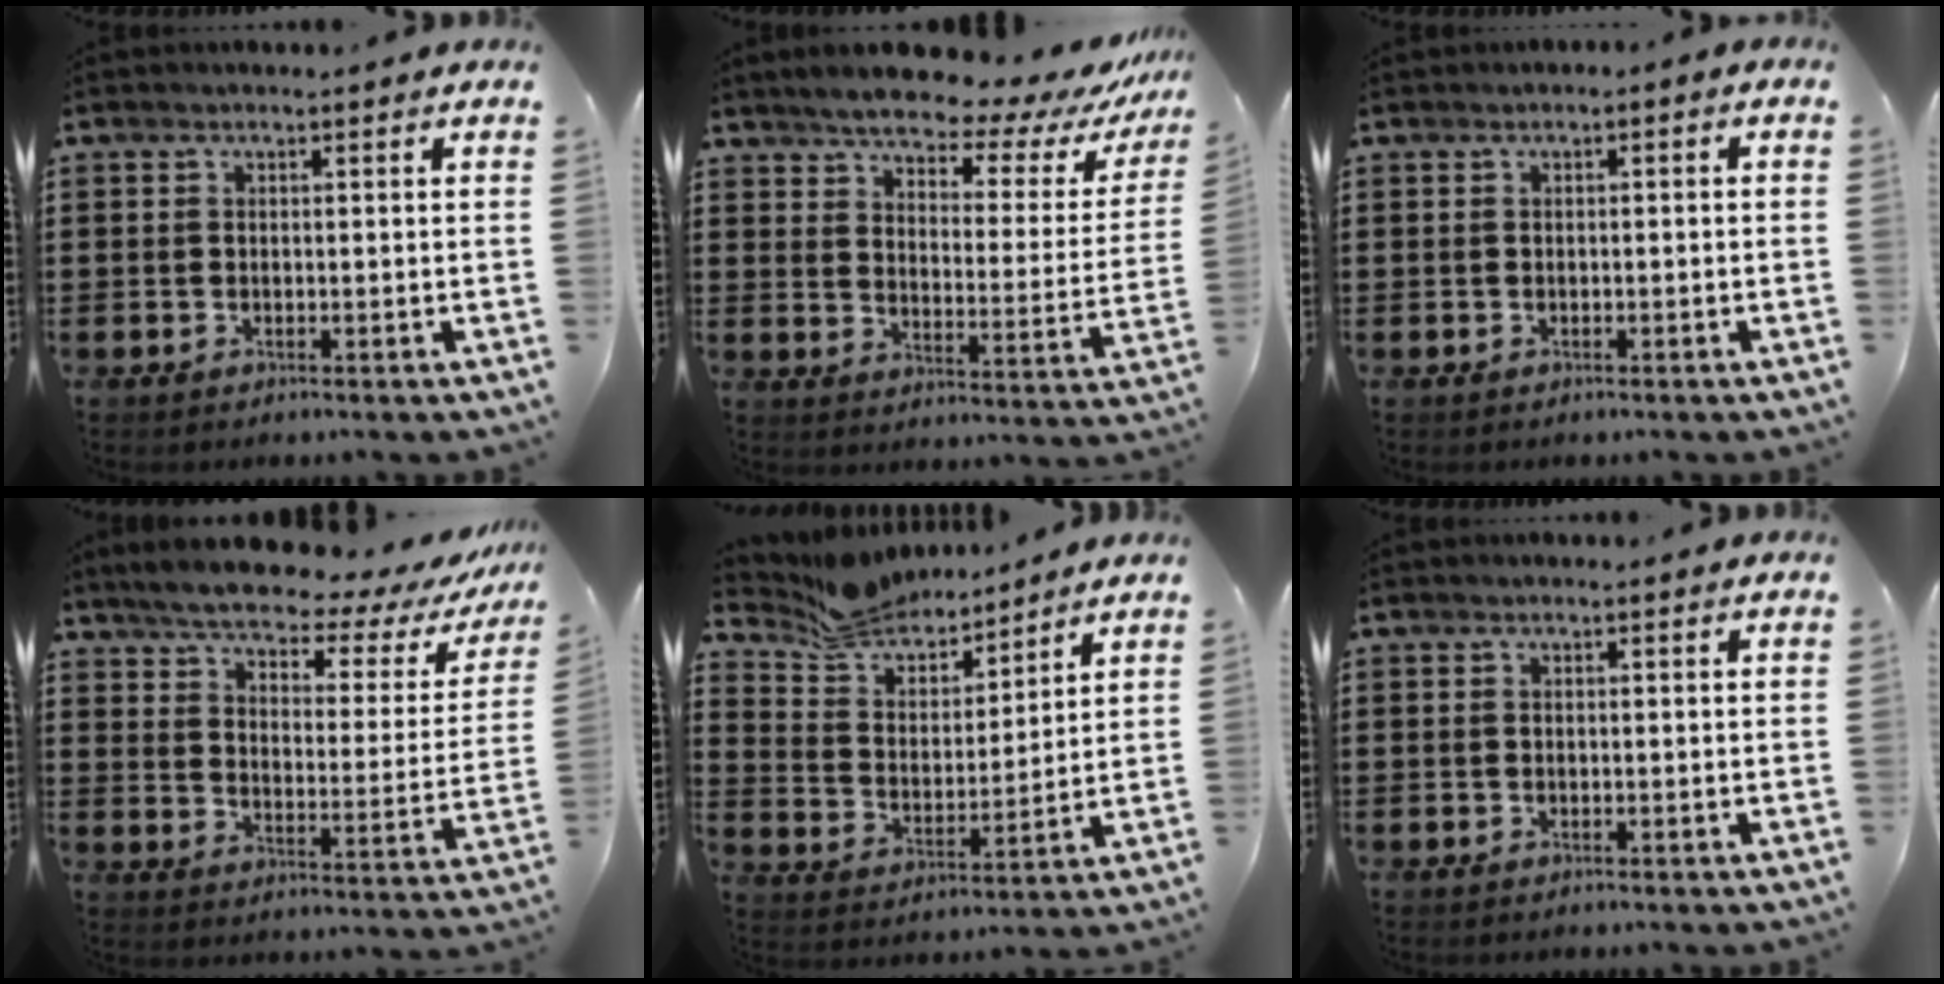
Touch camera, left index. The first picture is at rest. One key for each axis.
{"total": 6.1, "fx": 5.8, "fy": 0.8, "fz": 1.9, "tx": -0.060, "ty": -0.044, "tz": 0.095}
{"total": 0.6, "fx": -0.5, "fy": 0.1, "fz": 0.3, "tx": -0.008, "ty": -0.003, "tz": -0.009}
{"total": 5.1, "fx": 4.7, "fy": 0.7, "fz": 2.0, "tx": -0.065, "ty": -0.032, "tz": 0.075}
{"total": 8.3, "fx": 8.0, "fy": 2.1, "fz": 1.0, "tx": -0.062, "ty": -0.044, "tz": 0.147}
{"total": 0.0}